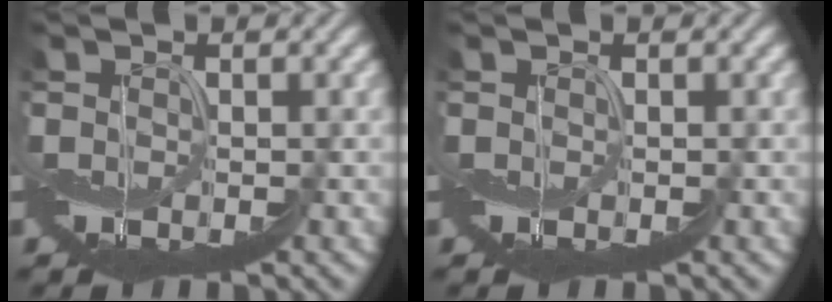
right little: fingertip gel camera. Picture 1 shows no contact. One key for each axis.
{"total": 0.0}